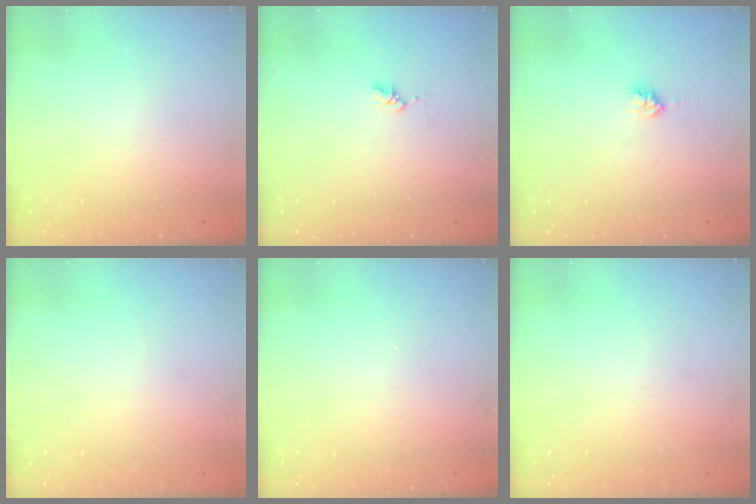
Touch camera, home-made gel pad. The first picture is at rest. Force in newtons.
{"total": 1.6, "press": 1.6, "slide": 0.3}
{"total": 2.8, "press": 2.8, "slide": 0.2}
{"total": 0.0}
{"total": 0.0}
{"total": 0.0}